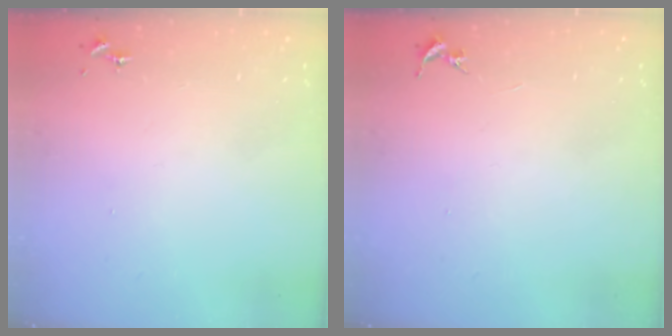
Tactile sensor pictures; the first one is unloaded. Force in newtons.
{"total": 0.0}